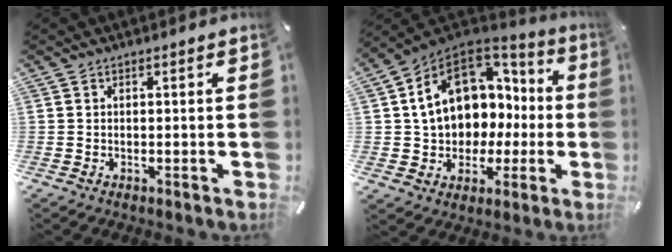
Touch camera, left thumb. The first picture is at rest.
{"total": 15.9, "force": [4.1, 12.5, 9.0], "torque": [-0.170, -0.021, 0.077]}